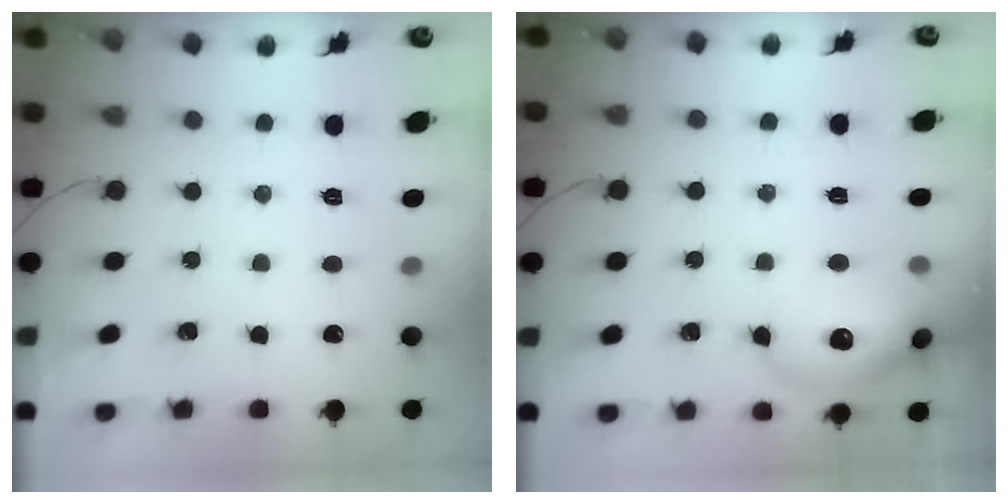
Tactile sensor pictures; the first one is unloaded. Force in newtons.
{"total": 15.1, "press": 15.0, "slide": 1.6}